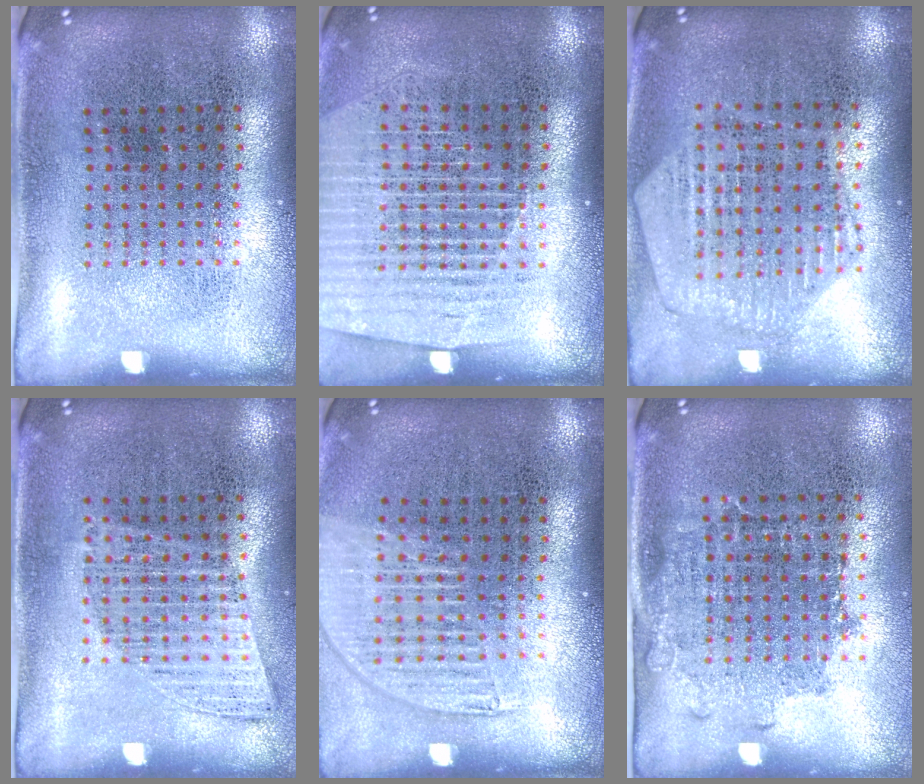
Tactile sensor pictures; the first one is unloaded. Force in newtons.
{"total": 1.5, "press": 1.4, "slide": 0.6}
{"total": 1.2, "press": 1.2, "slide": 0.1}
{"total": 0.9, "press": 0.9, "slide": 0.3}
{"total": 1.5, "press": 1.3, "slide": 0.7}
{"total": 1.3, "press": 1.1, "slide": 0.8}